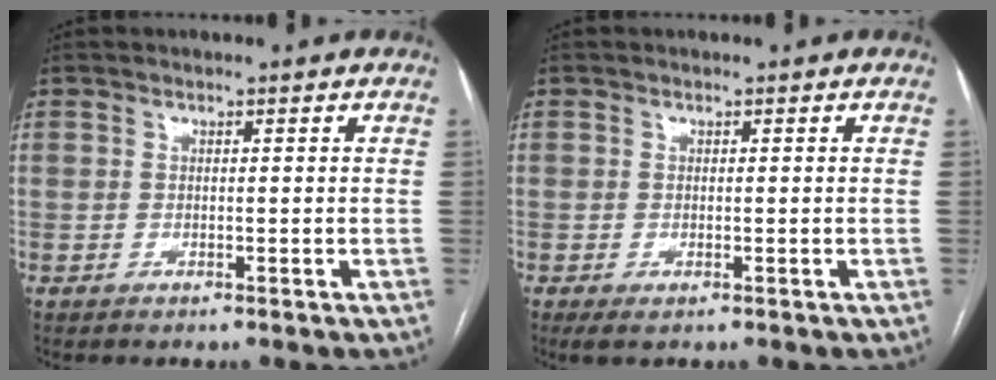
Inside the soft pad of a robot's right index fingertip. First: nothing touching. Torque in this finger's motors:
{"motor_torque": [0.73, -0.48, 0.08, 0.00]}